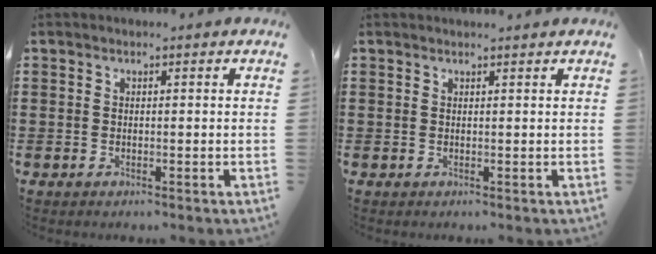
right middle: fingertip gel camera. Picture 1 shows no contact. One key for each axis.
{"total": 0.5, "fx": 0.5, "fy": -0.1, "fz": 0.1, "tx": -0.004, "ty": -0.001, "tz": 0.011}